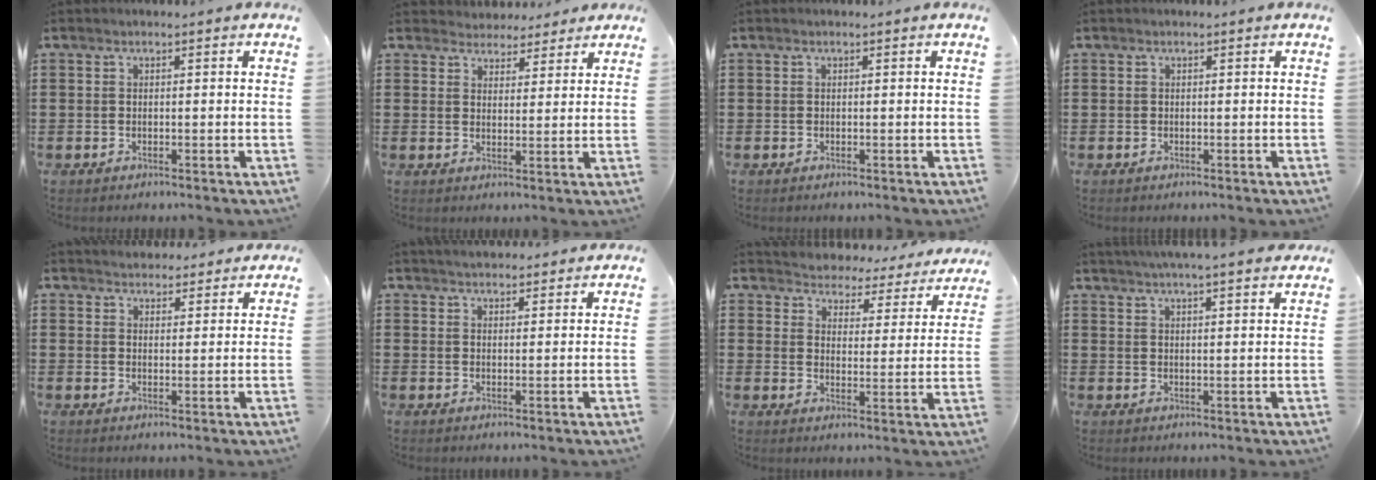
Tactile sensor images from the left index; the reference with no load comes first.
{"total": 3.5, "force": [3.2, 1.6, 0.0], "torque": [-0.013, -0.003, 0.060]}
{"total": 0.0}
{"total": 0.0}
{"total": 2.7, "force": [2.6, 0.6, -0.1], "torque": [-0.005, -0.003, 0.051]}
{"total": 2.4, "force": [2.4, 0.3, 0.2], "torque": [-0.009, -0.001, 0.046]}
{"total": 3.8, "force": [3.7, 0.4, -0.5], "torque": [-0.017, -0.034, 0.059]}
{"total": 3.9, "force": [3.6, -0.5, 1.4], "torque": [-0.039, -0.012, 0.063]}